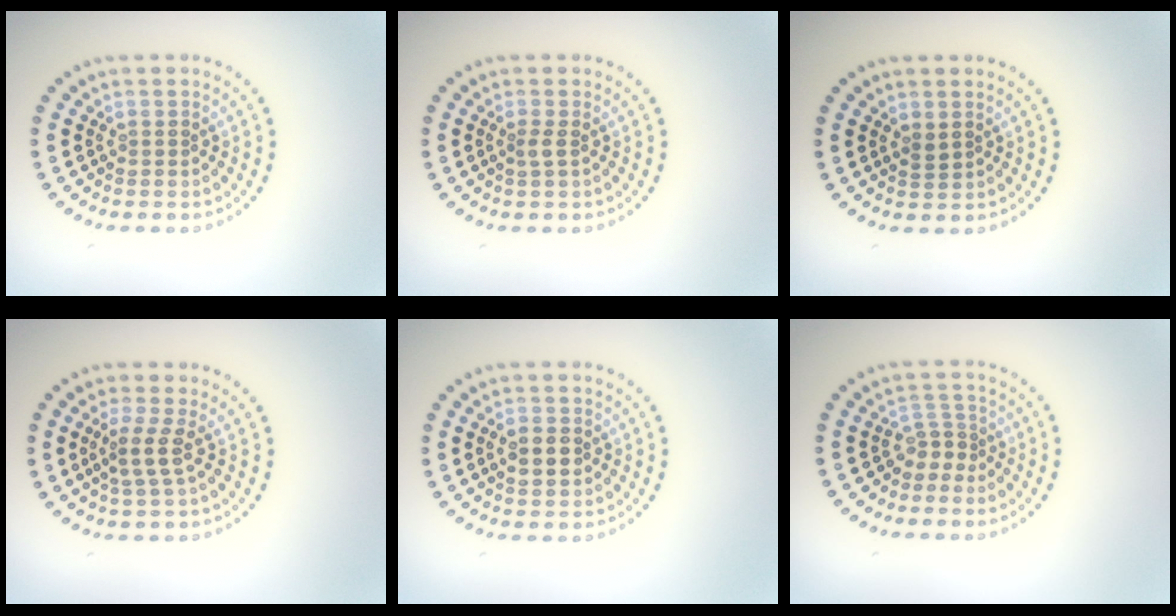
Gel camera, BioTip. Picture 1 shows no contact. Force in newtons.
{"total": 0.9, "press": 0.7, "slide": 0.6}
{"total": 0.8, "press": 0.7, "slide": 0.4}
{"total": 2.1, "press": 1.6, "slide": 1.4}
{"total": 2.7, "press": 2.7, "slide": 0.0}
{"total": 1.9, "press": 1.2, "slide": 1.4}